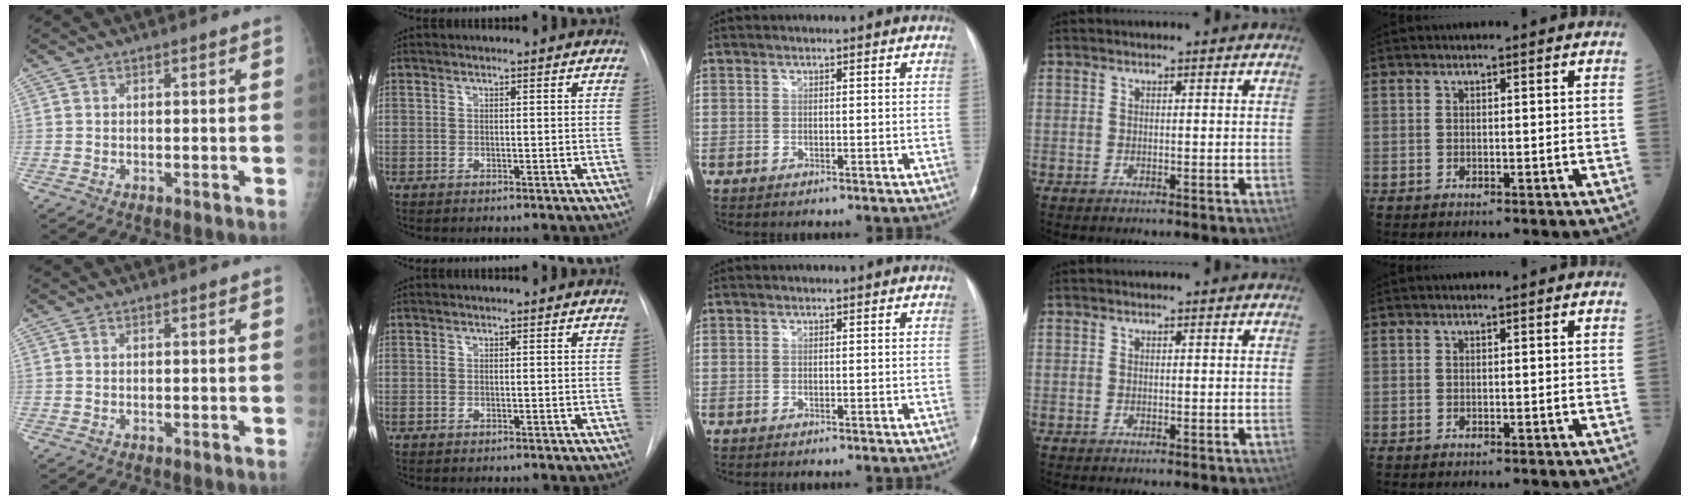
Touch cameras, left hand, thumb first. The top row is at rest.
{}